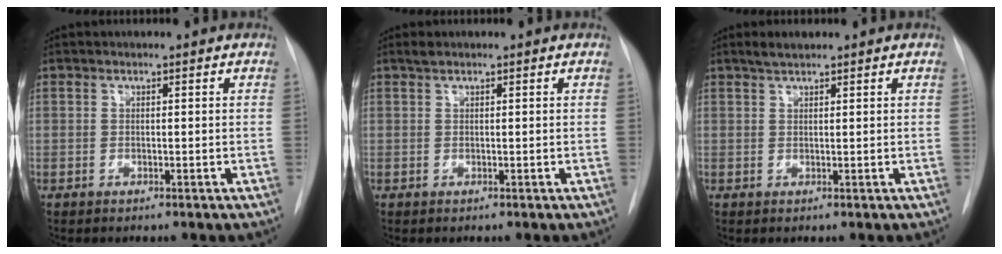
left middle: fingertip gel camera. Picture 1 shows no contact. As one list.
[{"total": 0.7, "force": [0.6, 0.1, 0.4], "torque": [-0.014, 0.008, 0.015]}, {"total": 1.9, "force": [1.6, 0.4, 0.9], "torque": [-0.024, 0.005, 0.031]}]